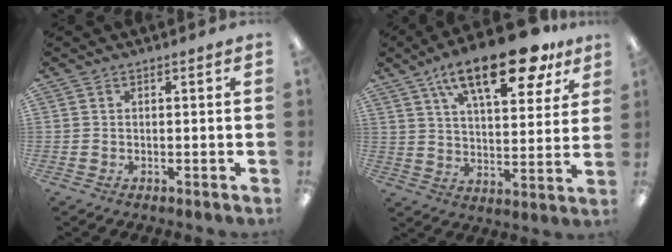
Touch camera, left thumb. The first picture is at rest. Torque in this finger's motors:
{"motor_torque": [2.10, 1.83, 1.88, -0.89, 0.14]}